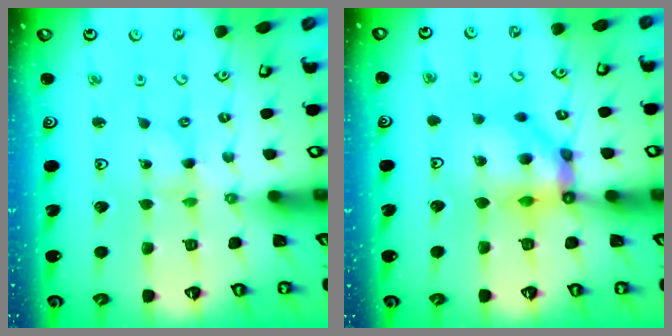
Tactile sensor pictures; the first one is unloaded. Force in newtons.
{"total": 11.2, "press": 11.0, "slide": 2.4}